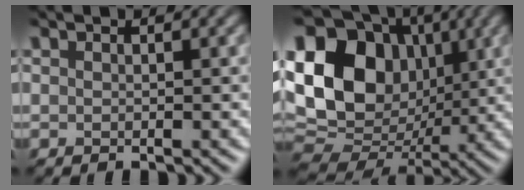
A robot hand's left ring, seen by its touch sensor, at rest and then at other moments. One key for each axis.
{"total": 15.1, "fx": 1.5, "fy": 11.5, "fz": 9.6, "tx": -0.195, "ty": 0.017, "tz": 0.013}